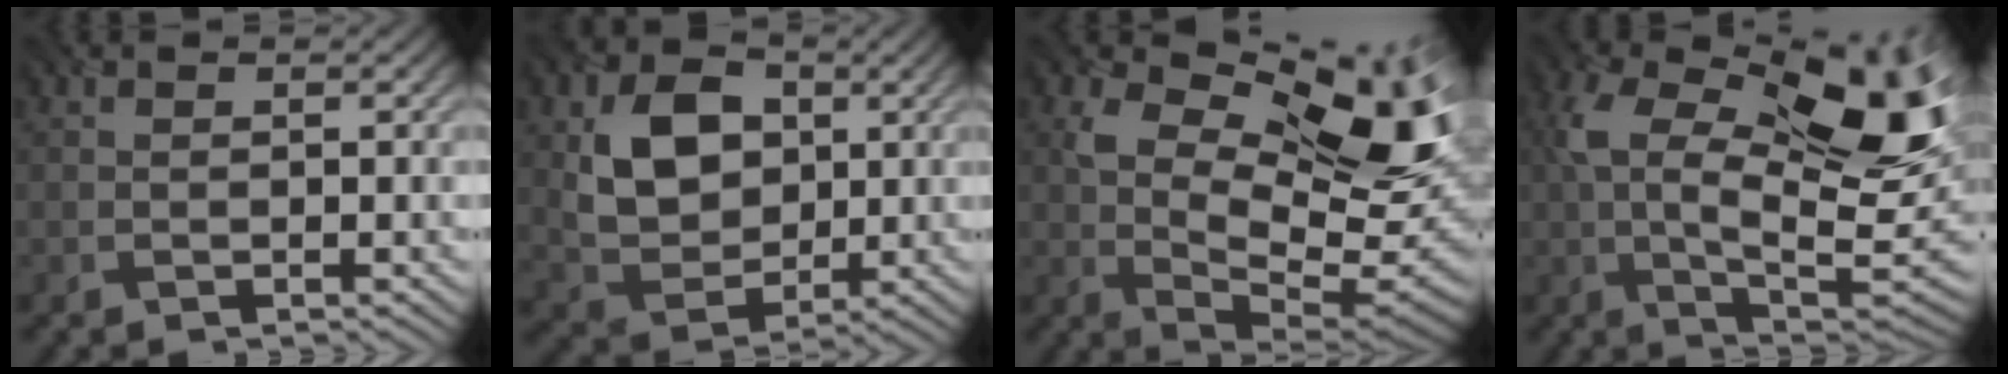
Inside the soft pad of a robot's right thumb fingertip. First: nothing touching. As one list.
[{"total": 9.1, "force": [2.0, 6.8, 5.7], "torque": [-0.128, -0.002, 0.037]}, {"total": 16.4, "force": [4.4, 8.5, 13.3], "torque": [-0.197, 0.007, 0.071]}, {"total": 17.5, "force": [3.5, 8.4, 15.0], "torque": [-0.266, 0.001, 0.056]}]